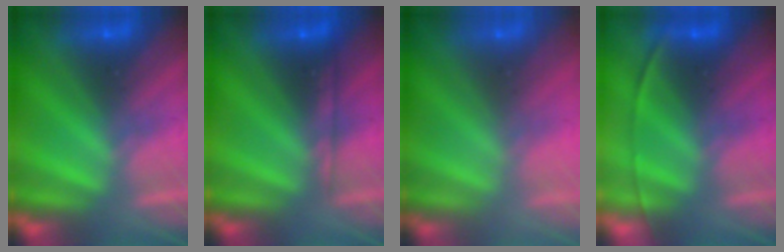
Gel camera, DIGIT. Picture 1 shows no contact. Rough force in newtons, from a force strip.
{"total": 2.2}
{"total": 9.0}
{"total": 1.7}